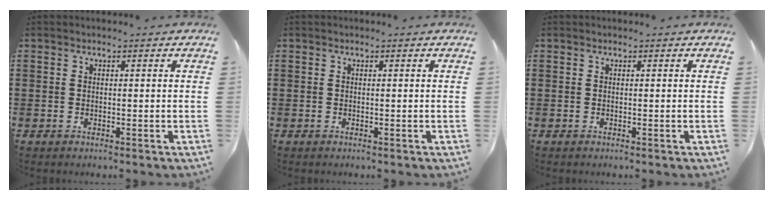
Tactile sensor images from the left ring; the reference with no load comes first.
{"total": 0.0}
{"total": 0.0}